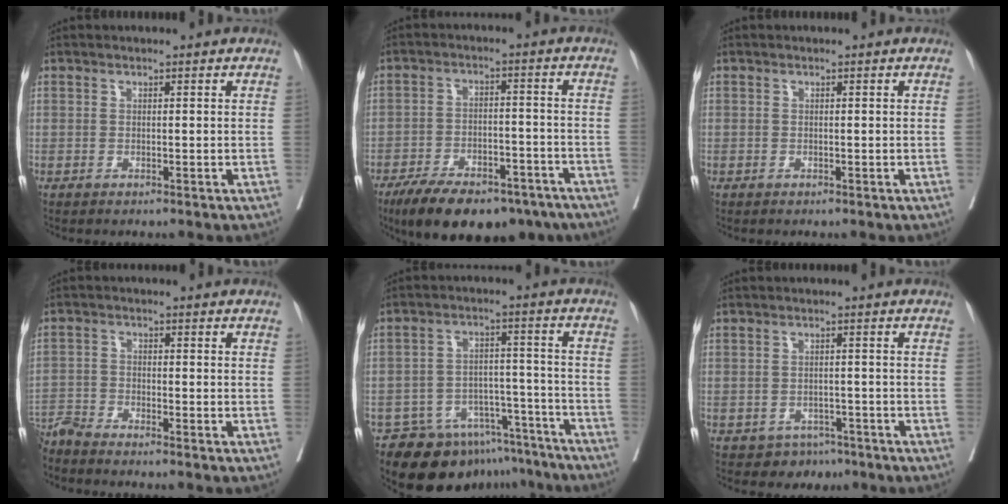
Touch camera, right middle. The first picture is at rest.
{"total": 17.5, "force": [-13.0, 7.0, 9.3], "torque": [-0.142, 0.002, -0.194]}
{"total": 0.0}
{"total": 4.7, "force": [-4.5, -1.1, 0.7], "torque": [-0.009, -0.013, -0.087]}
{"total": 14.0, "force": [-11.7, 7.0, 3.1], "torque": [-0.029, 0.040, -0.162]}
{"total": 3.4, "force": [-2.4, 2.4, 0.1], "torque": [0.004, 0.010, -0.031]}